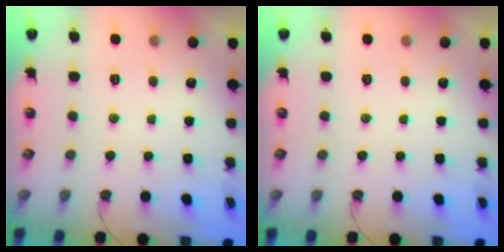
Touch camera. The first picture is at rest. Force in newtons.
{"total": 0.0}